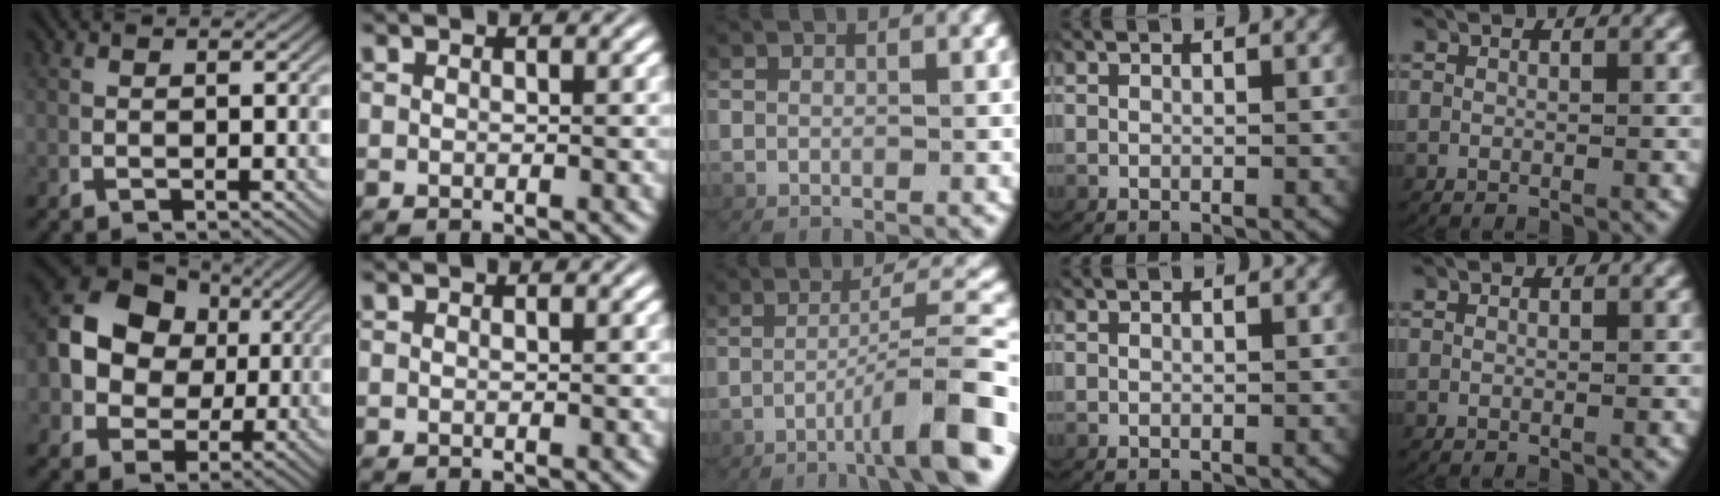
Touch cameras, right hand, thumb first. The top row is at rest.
{"thumb": {"total": 10.7, "force": [1.7, 8.7, 6.0], "torque": [-0.163, -0.038, 0.046]}, "middle": {"total": 7.1, "force": [-2.9, 0.6, 6.5], "torque": [-0.091, 0.014, -0.043]}}